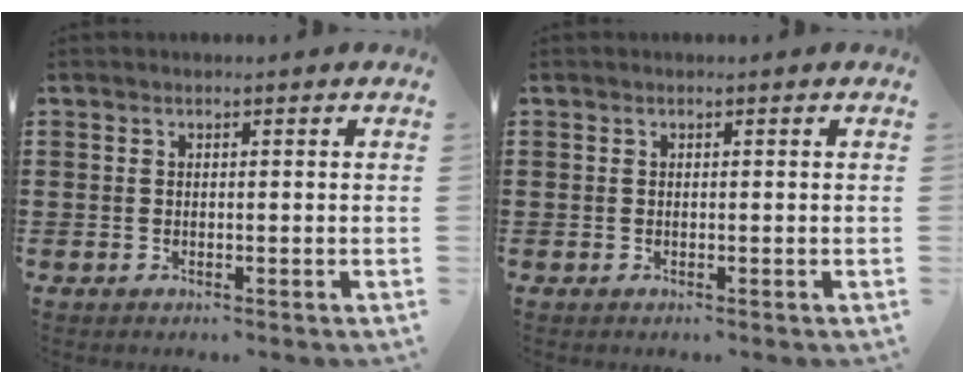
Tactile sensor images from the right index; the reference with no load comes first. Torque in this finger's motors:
{"motor_torque": [-0.04, 0.04, 0.02, 0.00]}